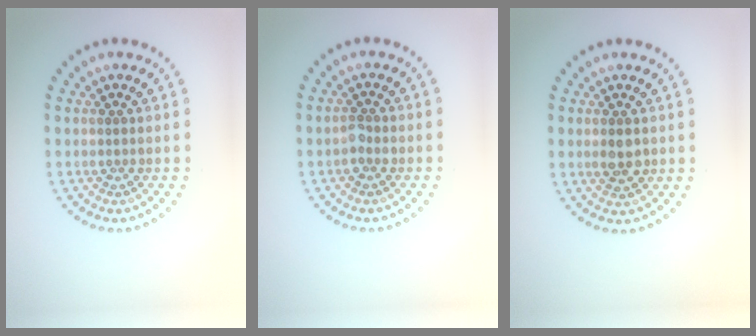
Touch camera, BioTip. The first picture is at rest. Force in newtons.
{"total": 1.1, "press": 1.1, "slide": 0.3}
{"total": 1.9, "press": 1.9, "slide": 0.3}